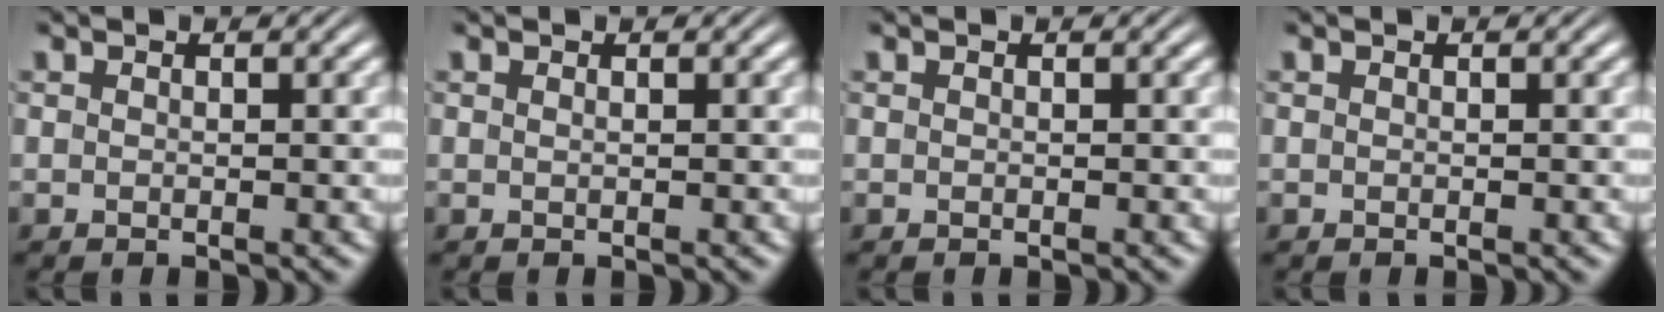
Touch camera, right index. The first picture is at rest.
{"total": 0.0}
{"total": 0.0}
{"total": 0.0}